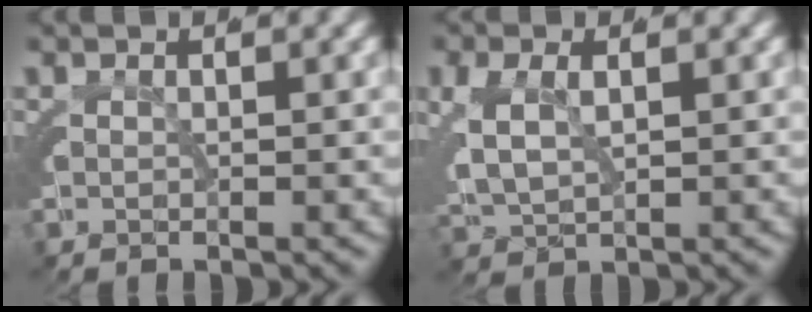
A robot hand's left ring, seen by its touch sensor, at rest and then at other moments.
{"total": 4.6, "force": [0.0, 3.9, 2.4], "torque": [-0.072, -0.013, 0.003]}